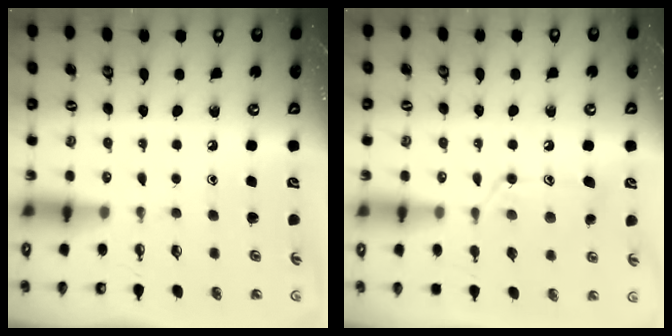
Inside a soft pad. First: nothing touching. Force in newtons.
{"total": 14.0, "press": 14.0, "slide": 1.0}